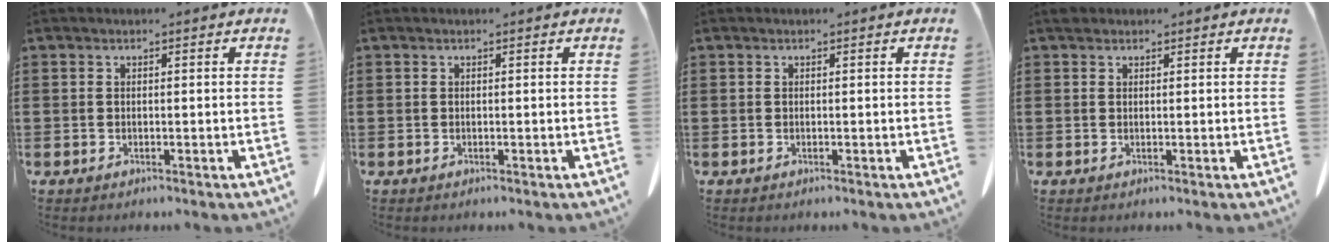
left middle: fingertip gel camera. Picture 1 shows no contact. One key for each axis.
{"total": 0.0}
{"total": 0.0}
{"total": 0.9, "fx": 0.6, "fy": 0.5, "fz": 0.2, "tx": -0.006, "ty": 0.004, "tz": 0.012}